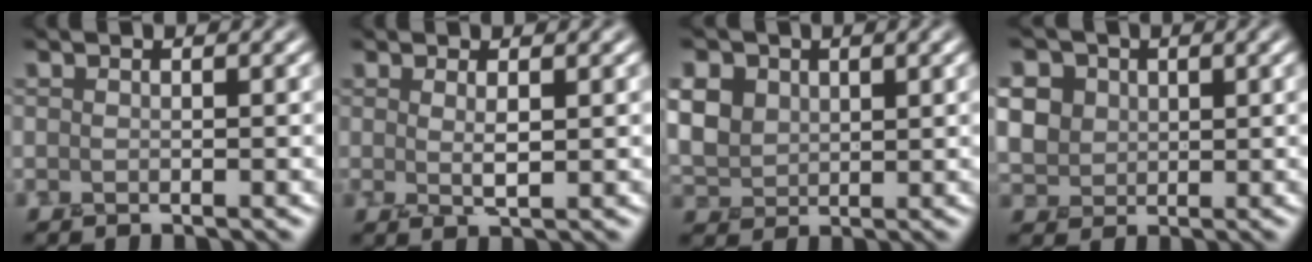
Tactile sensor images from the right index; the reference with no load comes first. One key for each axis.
{"total": 1.6, "fx": 0.5, "fy": 0.2, "fz": 1.5, "tx": -0.030, "ty": 0.000, "tz": 0.012}
{"total": 5.1, "fx": 2.7, "fy": 3.8, "fz": 2.0, "tx": -0.081, "ty": 0.024, "tz": 0.052}
{"total": 7.5, "fx": 3.3, "fy": 6.0, "fz": 3.0, "tx": -0.080, "ty": 0.036, "tz": 0.053}